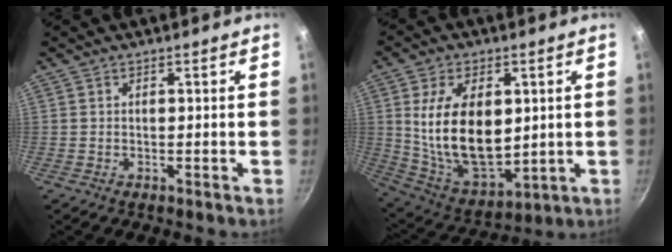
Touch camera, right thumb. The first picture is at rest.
{"total": 18.8, "force": [2.2, 11.4, 14.9], "torque": [-0.238, -0.026, 0.061]}